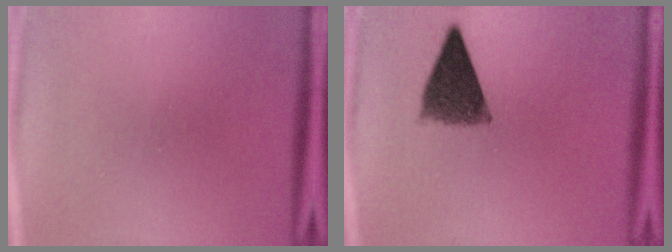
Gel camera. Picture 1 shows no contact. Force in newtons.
{"total": 8.5}